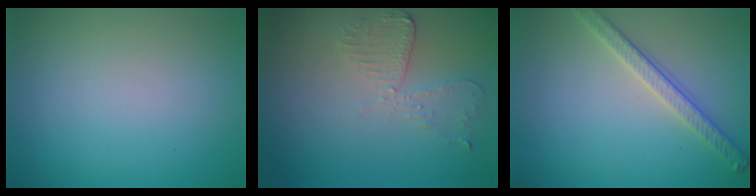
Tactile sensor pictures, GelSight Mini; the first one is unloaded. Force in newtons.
{"total": 2.7, "press": 2.4, "slide": 1.2}
{"total": 2.8, "press": 2.7, "slide": 0.7}